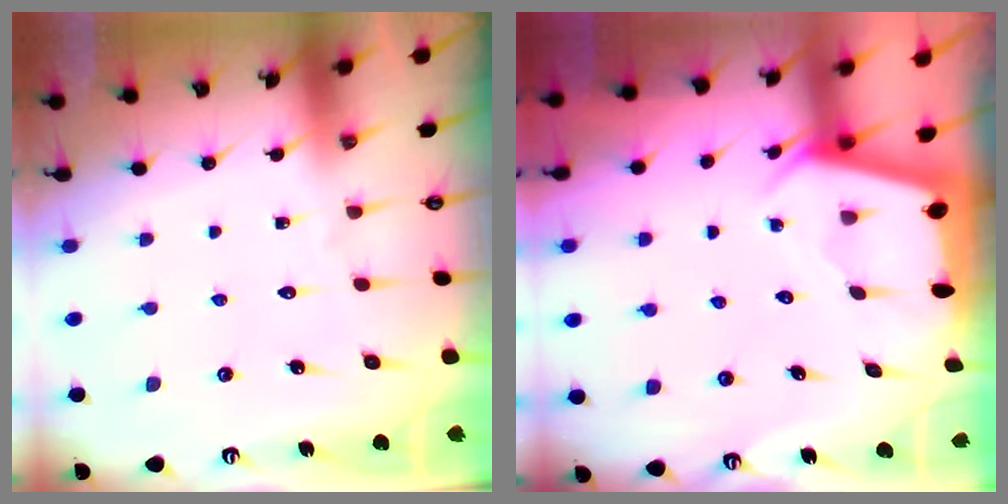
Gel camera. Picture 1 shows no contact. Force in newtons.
{"total": 2.4, "press": 2.4, "slide": 0.3}